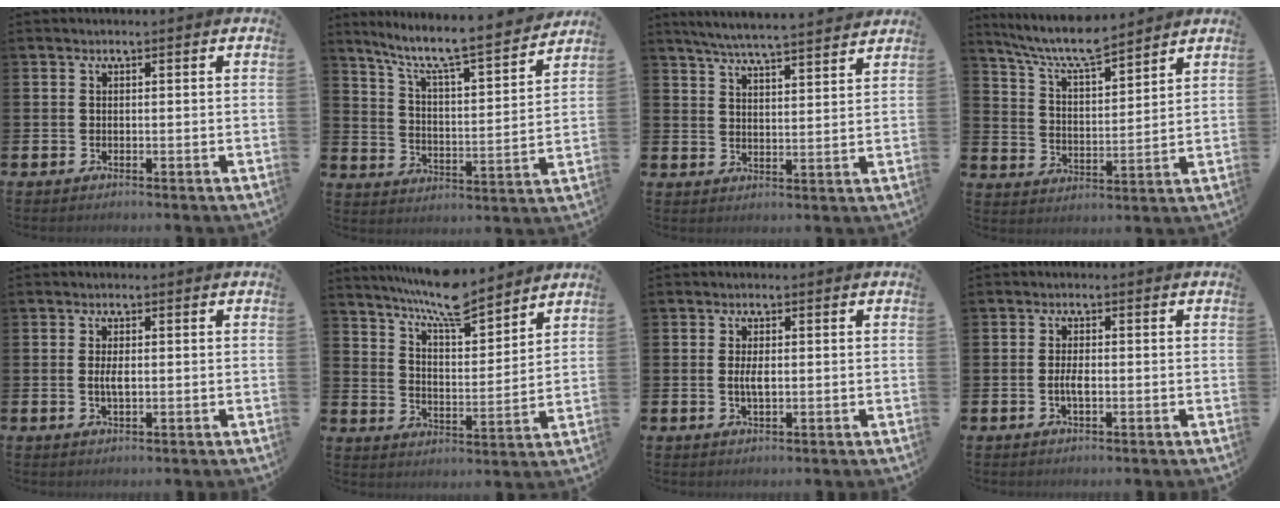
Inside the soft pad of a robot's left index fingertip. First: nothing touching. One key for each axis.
{"total": 8.4, "fx": 7.6, "fy": 0.8, "fz": 3.6, "tx": -0.098, "ty": -0.058, "tz": 0.123}
{"total": 5.7, "fx": 5.6, "fy": -0.3, "fz": 1.4, "tx": -0.049, "ty": -0.033, "tz": 0.098}
{"total": 7.9, "fx": 7.2, "fy": 1.1, "fz": 3.1, "tx": -0.091, "ty": -0.039, "tz": 0.127}
{"total": 2.2, "fx": 0.0, "fy": 0.9, "fz": 2.0, "tx": -0.037, "ty": 0.002, "tz": -0.002}
{"total": 8.8, "fx": 8.3, "fy": 1.1, "fz": 2.7, "tx": -0.076, "ty": -0.051, "tz": 0.150}
{"total": 2.4, "fx": 0.0, "fy": 1.0, "fz": 2.2, "tx": -0.041, "ty": 0.001, "tz": -0.001}
{"total": 2.4, "fx": -0.4, "fy": 0.9, "fz": 2.1, "tx": -0.039, "ty": 0.000, "tz": -0.009}